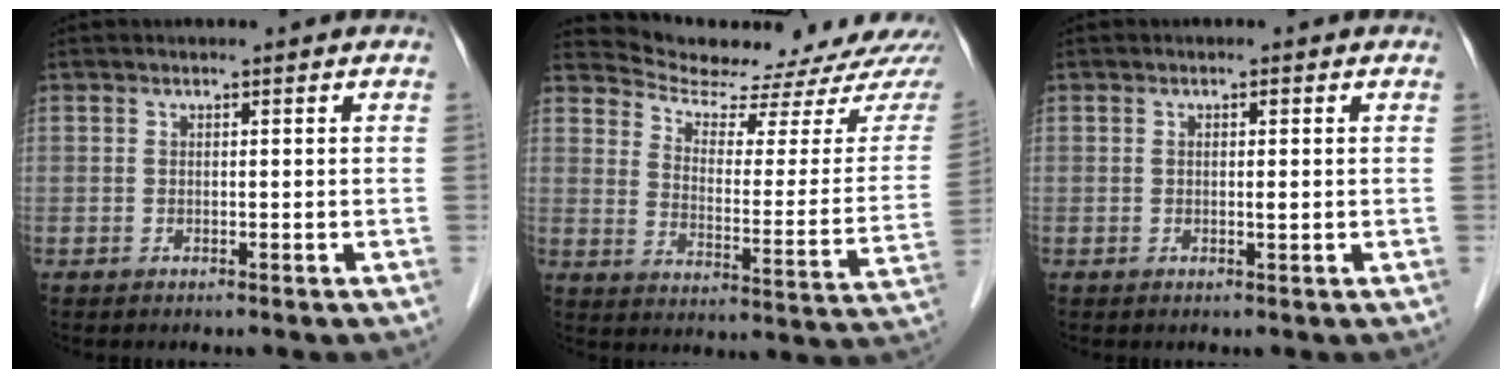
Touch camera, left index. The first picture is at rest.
{"total": 19.8, "force": [19.2, 2.2, 4.5], "torque": [-0.061, -0.079, 0.239]}
{"total": 1.0, "force": [0.1, 0.3, 1.0], "torque": [-0.018, 0.001, 0.003]}